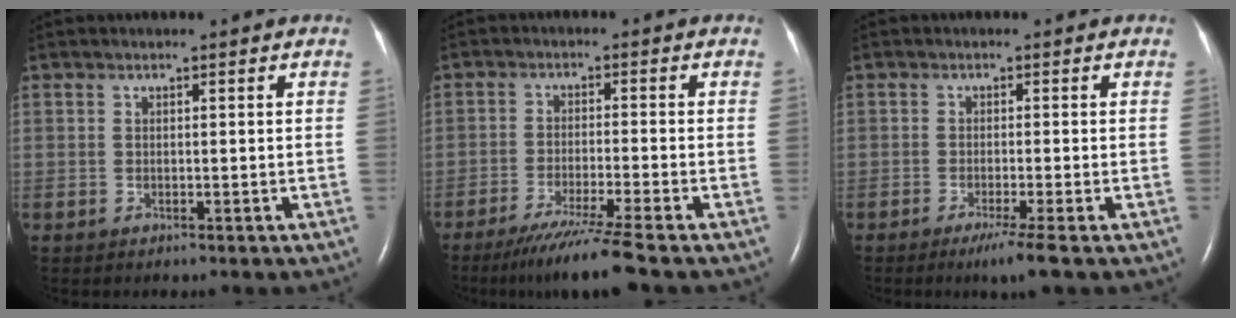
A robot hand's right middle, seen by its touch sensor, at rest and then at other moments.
{"total": 8.5, "force": [-6.5, -1.8, 5.2], "torque": [-0.083, -0.031, -0.111]}
{"total": 3.8, "force": [-2.3, -0.8, 2.8], "torque": [-0.049, -0.014, -0.042]}